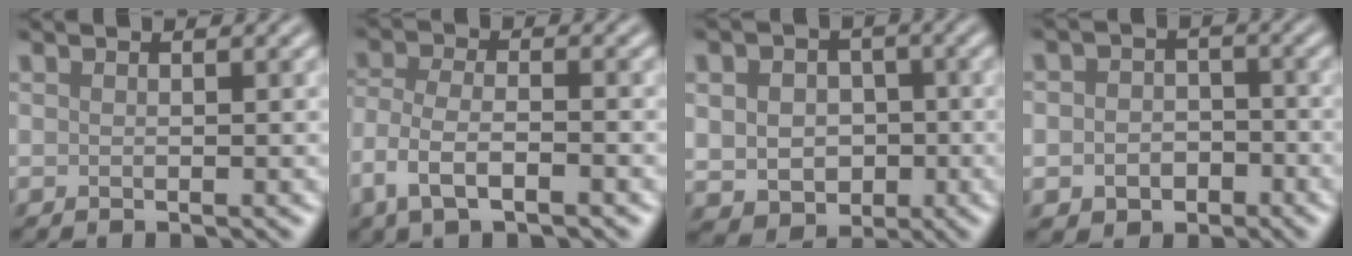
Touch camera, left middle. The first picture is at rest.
{"total": 4.4, "force": [-2.4, 1.8, 3.2], "torque": [-0.068, -0.001, -0.054]}
{"total": 6.3, "force": [-0.2, 5.1, 3.5], "torque": [-0.053, -0.002, -0.012]}
{"total": 3.7, "force": [-1.2, 3.0, 1.8], "torque": [-0.008, -0.005, -0.028]}